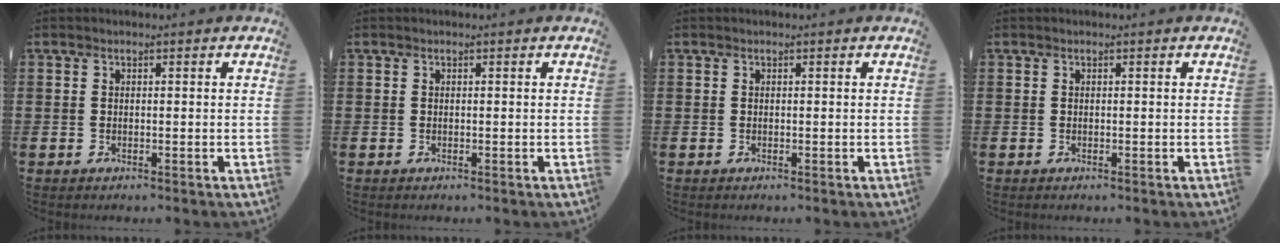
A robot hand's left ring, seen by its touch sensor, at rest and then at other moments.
{"total": 0.0}
{"total": 0.0}
{"total": 0.0}